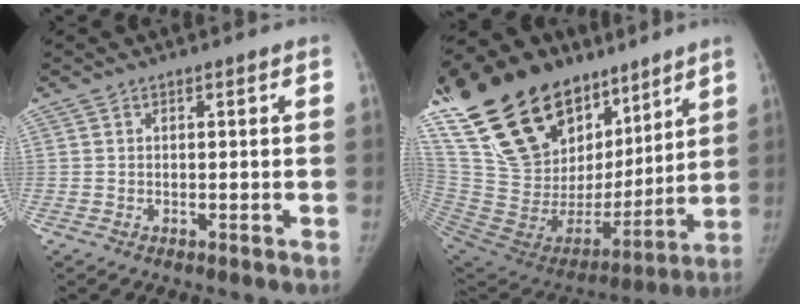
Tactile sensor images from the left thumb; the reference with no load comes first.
{"total": 36.1, "force": [22.0, 19.3, 21.2], "torque": [-0.359, -0.021, 0.389]}